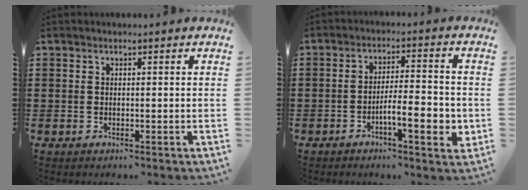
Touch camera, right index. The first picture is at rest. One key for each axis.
{"total": 7.3, "fx": -2.5, "fy": 1.9, "fz": 6.6, "tx": -0.100, "ty": -0.002, "tz": -0.042}